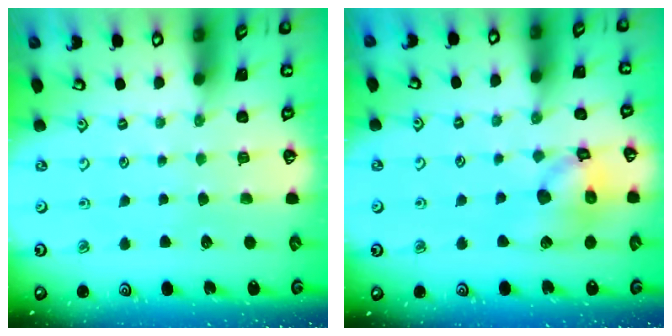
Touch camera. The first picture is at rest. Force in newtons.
{"total": 13.8, "press": 13.7, "slide": 1.7}